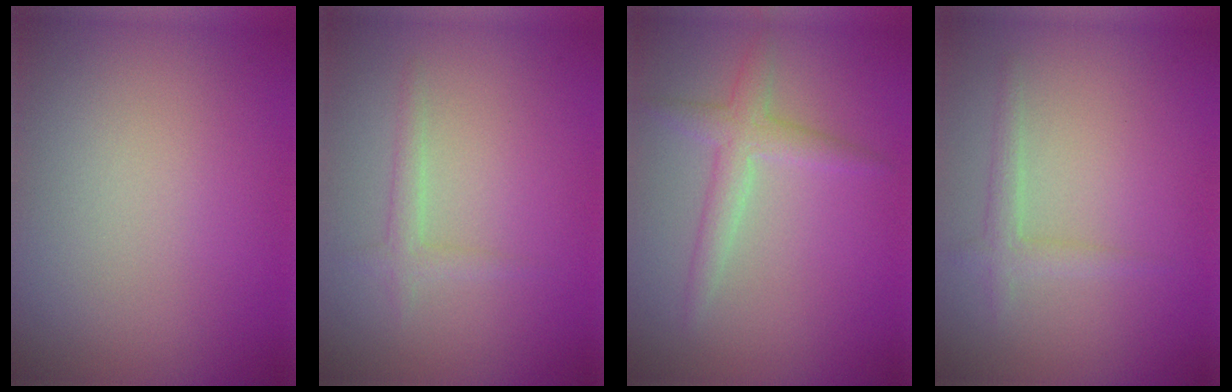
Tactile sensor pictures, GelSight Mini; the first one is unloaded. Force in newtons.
{"total": 1.3, "press": 1.3, "slide": 0.0}
{"total": 2.5, "press": 2.5, "slide": 0.1}
{"total": 1.6, "press": 1.6, "slide": 0.1}